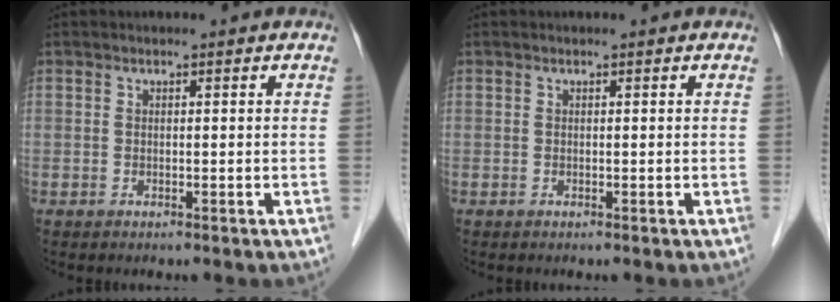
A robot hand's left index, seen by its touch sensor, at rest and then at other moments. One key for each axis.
{"total": 0.0}